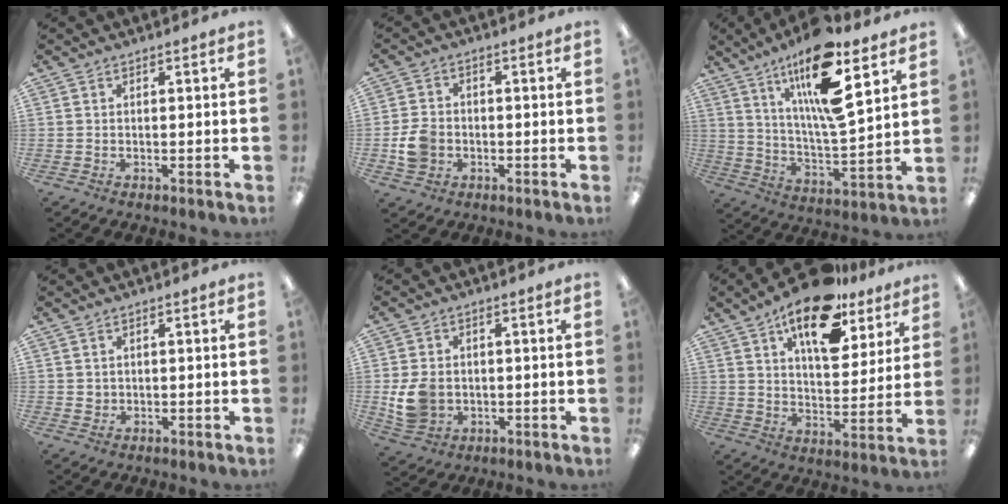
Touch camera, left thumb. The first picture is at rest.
{"total": 6.2, "force": [-1.7, 5.1, 2.9], "torque": [-0.053, 0.009, -0.031]}
{"total": 18.9, "force": [12.2, 4.3, 13.8], "torque": [-0.240, -0.063, 0.195]}
{"total": 1.3, "force": [0.5, 1.2, 0.3], "torque": [-0.006, 0.005, 0.008]}
{"total": 7.7, "force": [-0.7, 6.5, 4.1], "torque": [-0.085, 0.007, -0.010]}
{"total": 18.3, "force": [12.0, 8.1, 11.2], "torque": [-0.172, -0.057, 0.202]}